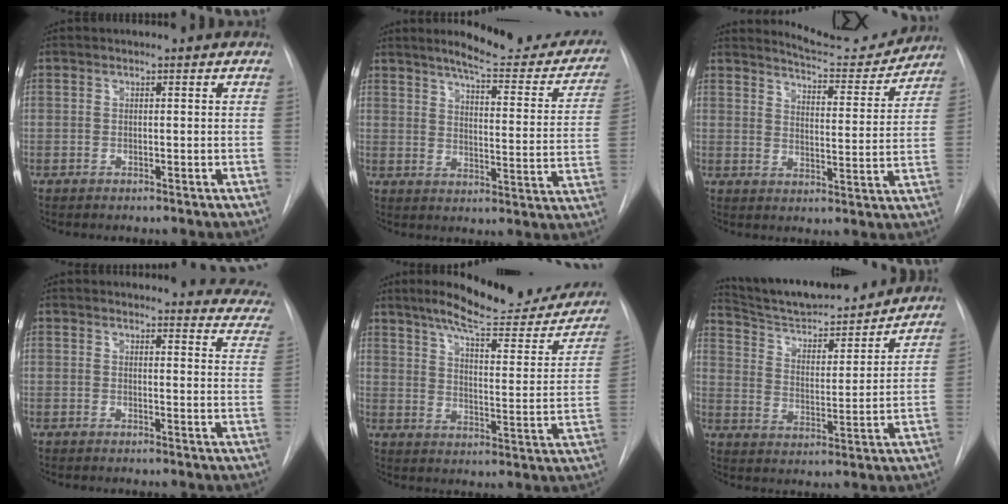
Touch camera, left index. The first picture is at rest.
{"total": 19.5, "force": [16.9, 3.4, 9.2], "torque": [-0.101, -0.042, 0.198]}
{"total": 11.3, "force": [11.2, 0.9, 1.4], "torque": [-0.017, -0.024, 0.144]}
{"total": 15.2, "force": [14.6, 2.9, 2.9], "torque": [0.005, -0.077, 0.125]}
{"total": 22.2, "force": [18.6, 4.2, 11.2], "torque": [-0.144, -0.029, 0.240]}
{"total": 18.0, "force": [16.8, 2.7, 6.0], "torque": [-0.095, -0.003, 0.259]}